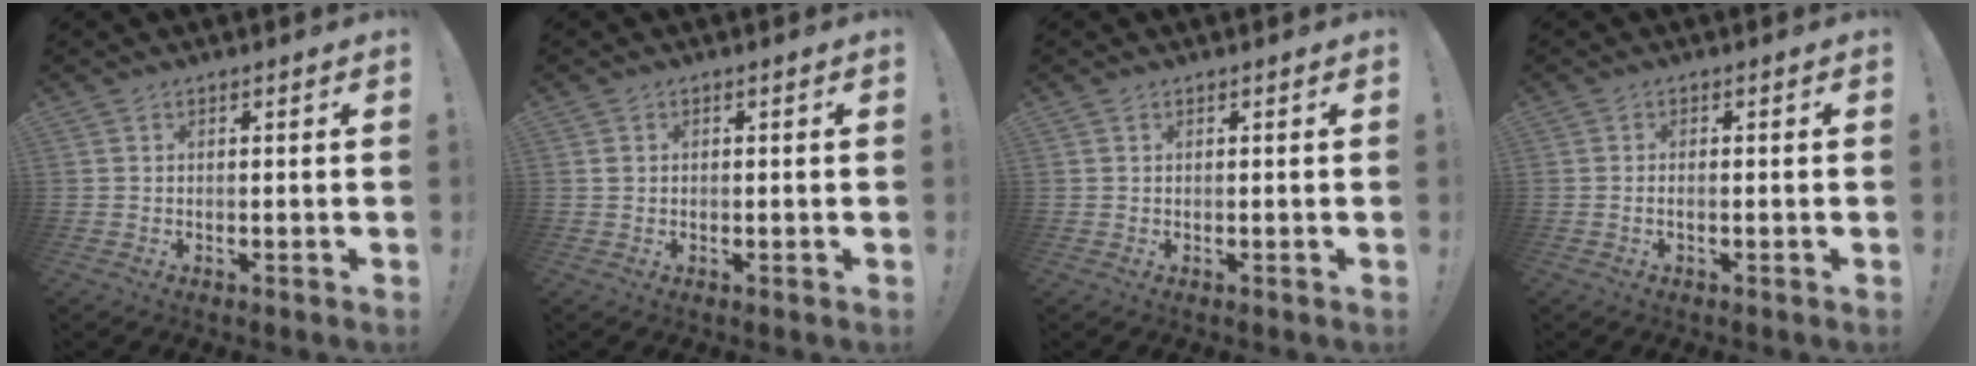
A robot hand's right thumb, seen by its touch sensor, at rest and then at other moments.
{"total": 0.8, "force": [-0.1, 0.6, 0.4], "torque": [-0.017, 0.007, 0.000]}
{"total": 0.0}
{"total": 1.4, "force": [-0.7, 0.1, 1.3], "torque": [-0.029, 0.005, -0.011]}